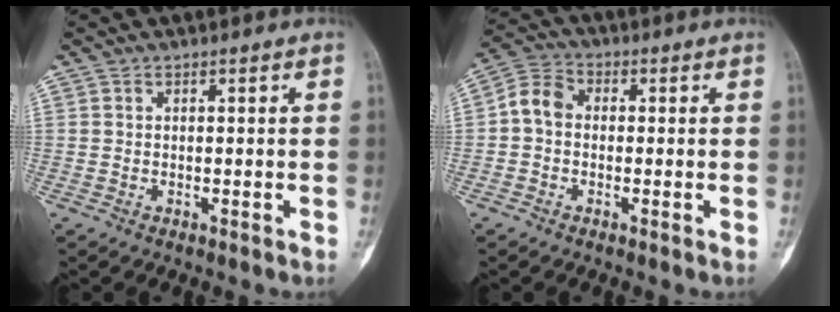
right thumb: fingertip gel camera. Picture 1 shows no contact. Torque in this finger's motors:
{"motor_torque": [0.13, -0.05, 0.34, -0.34, -0.04]}